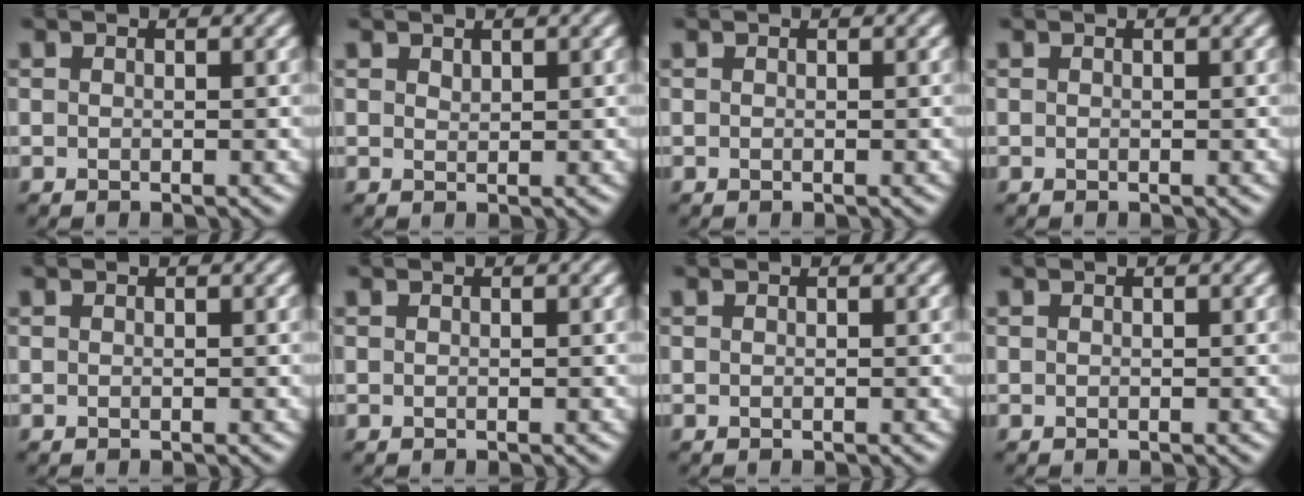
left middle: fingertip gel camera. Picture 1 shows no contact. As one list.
[{"total": 0.7, "force": [0.6, 0.2, 0.2], "torque": [-0.005, -0.001, 0.014]}, {"total": 0.0}, {"total": 0.0}, {"total": 0.0}, {"total": 0.0}, {"total": 0.0}, {"total": 0.0}]